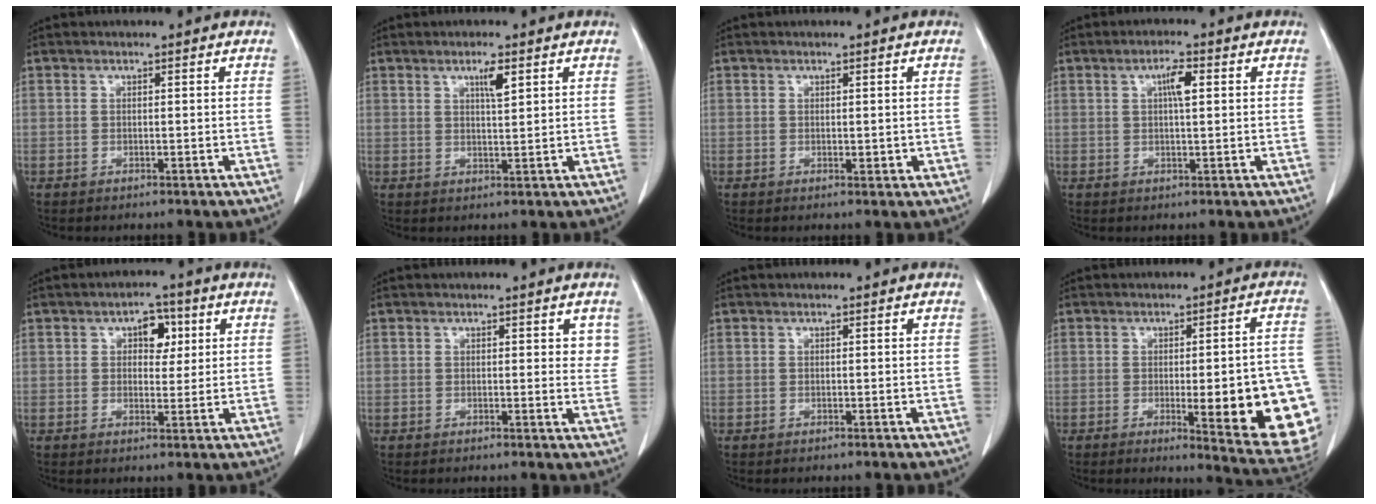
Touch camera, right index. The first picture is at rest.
{"total": 3.0, "force": [1.6, 0.3, 2.5], "torque": [-0.043, -0.002, 0.026]}
{"total": 1.3, "force": [0.0, 0.7, 1.1], "torque": [-0.015, -0.004, 0.005]}
{"total": 3.3, "force": [1.0, 0.6, 3.2], "torque": [-0.056, 0.004, 0.015]}
{"total": 4.5, "force": [1.6, 2.7, 3.3], "torque": [-0.044, 0.012, 0.023]}
{"total": 2.4, "force": [1.3, 1.2, 1.7], "torque": [-0.007, -0.006, 0.011]}
{"total": 0.0}
{"total": 17.5, "force": [-3.9, 2.8, 16.9], "torque": [-0.125, 0.009, -0.029]}